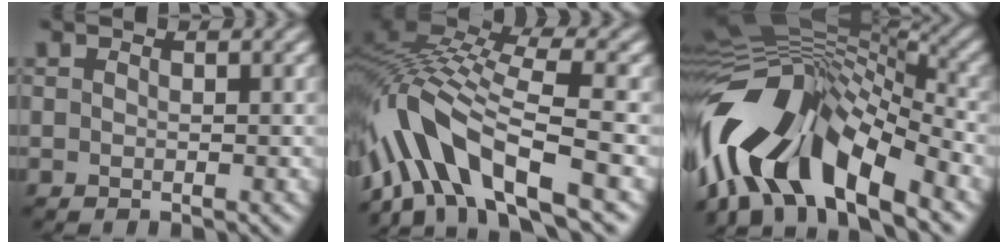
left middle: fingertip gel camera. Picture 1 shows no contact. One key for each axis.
{"total": 11.2, "fx": -5.4, "fy": 3.9, "fz": 9.1, "tx": -0.174, "ty": 0.018, "tz": -0.104}
{"total": 14.4, "fx": -5.1, "fy": 6.6, "fz": 11.7, "tx": -0.203, "ty": 0.027, "tz": -0.104}